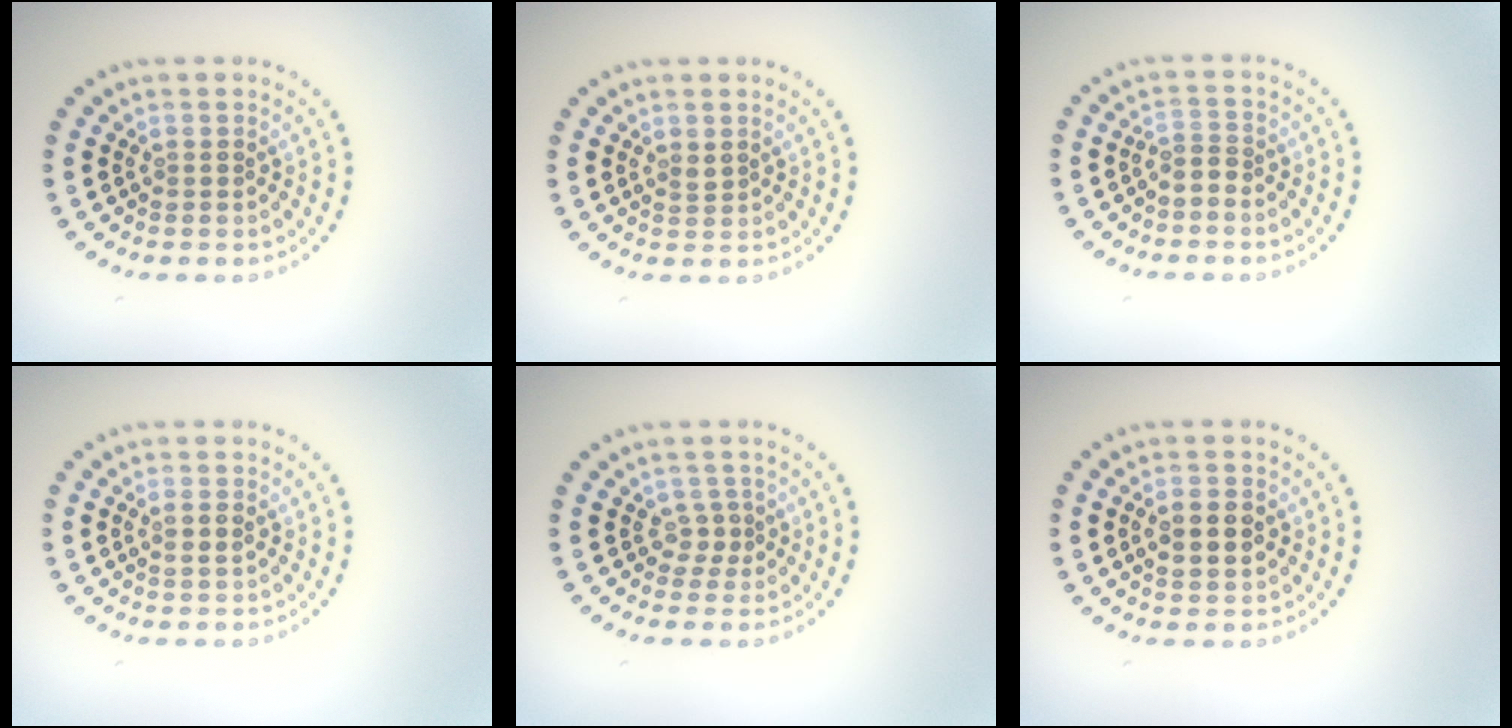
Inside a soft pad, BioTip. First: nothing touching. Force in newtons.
{"total": 0.7, "press": 0.6, "slide": 0.3}
{"total": 1.7, "press": 1.2, "slide": 1.2}
{"total": 1.1, "press": 1.0, "slide": 0.3}
{"total": 1.4, "press": 0.9, "slide": 1.0}
{"total": 2.9, "press": 2.9, "slide": 0.0}